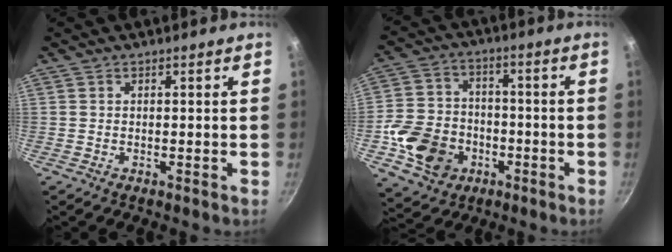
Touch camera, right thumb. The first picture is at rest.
{"total": 14.1, "force": [-4.5, 11.4, 6.9], "torque": [-0.103, 0.035, -0.073]}